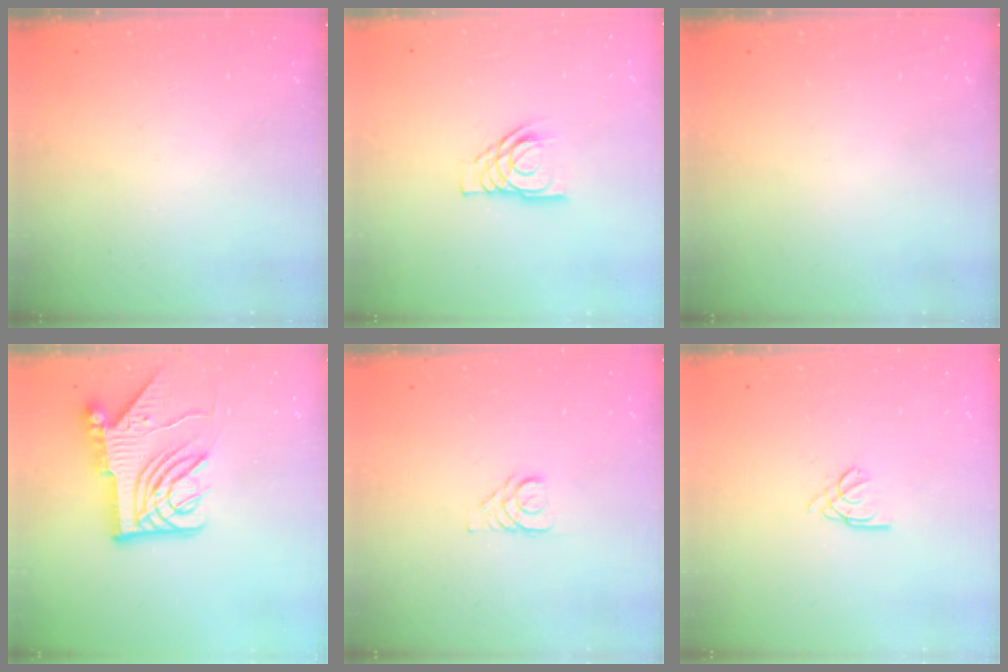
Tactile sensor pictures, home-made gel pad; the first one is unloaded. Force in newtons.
{"total": 7.9, "press": 7.9, "slide": 0.8}
{"total": 0.0}
{"total": 12.2, "press": 12.1, "slide": 1.4}
{"total": 2.9, "press": 2.9, "slide": 0.3}
{"total": 2.6, "press": 2.5, "slide": 0.5}